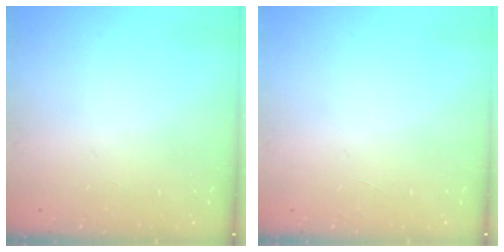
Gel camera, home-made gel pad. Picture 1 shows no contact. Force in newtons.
{"total": 0.0}